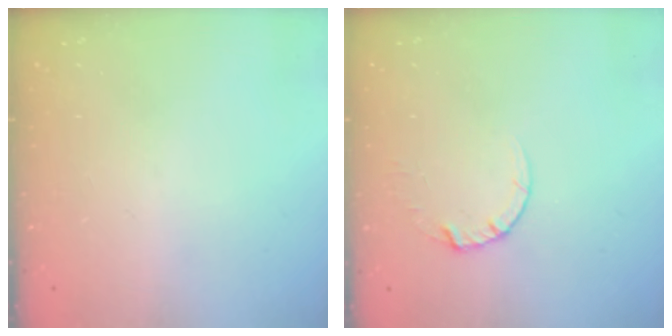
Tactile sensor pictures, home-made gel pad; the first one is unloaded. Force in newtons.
{"total": 2.7, "press": 2.7, "slide": 0.2}